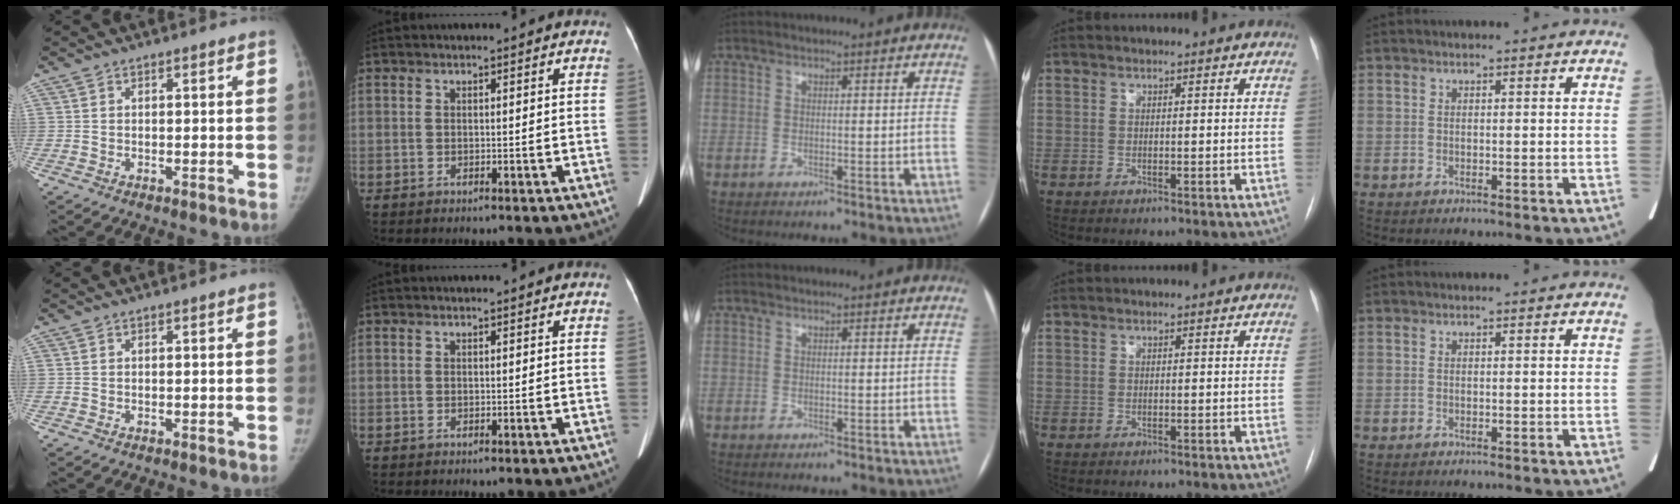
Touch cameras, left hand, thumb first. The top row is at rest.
{}